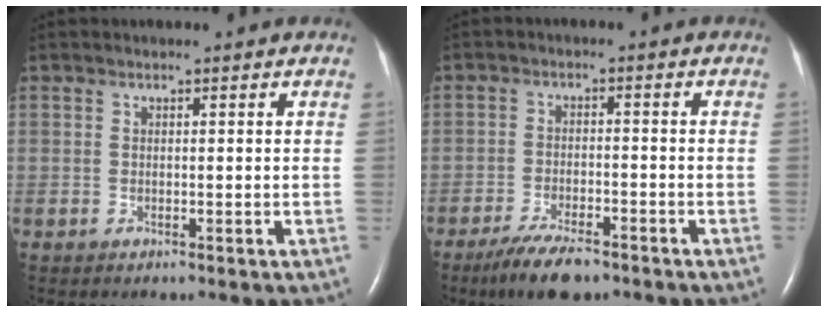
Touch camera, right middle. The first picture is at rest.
{"total": 7.1, "force": [-5.3, 2.0, 4.3], "torque": [-0.081, -0.011, -0.091]}